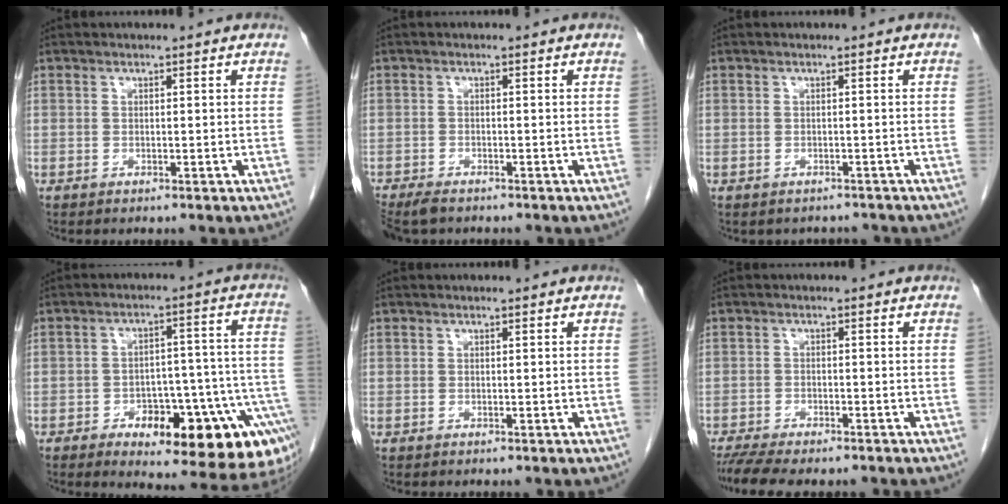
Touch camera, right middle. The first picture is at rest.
{"total": 5.3, "force": [-4.4, 1.8, 2.3], "torque": [-0.038, -0.010, -0.073]}
{"total": 2.4, "force": [-2.1, 1.1, 0.0], "torque": [-0.004, 0.000, -0.027]}
{"total": 20.0, "force": [-10.6, 6.8, 15.5], "torque": [-0.109, 0.041, -0.133]}
{"total": 0.0}
{"total": 8.7, "force": [-7.4, 1.8, 4.2], "torque": [-0.067, -0.008, -0.114]}